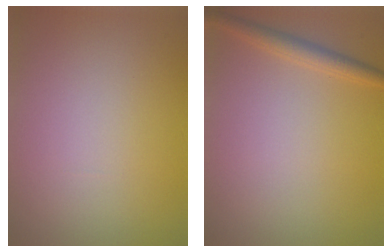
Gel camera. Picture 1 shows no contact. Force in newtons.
{"total": 1.8, "press": 1.8, "slide": 0.1}